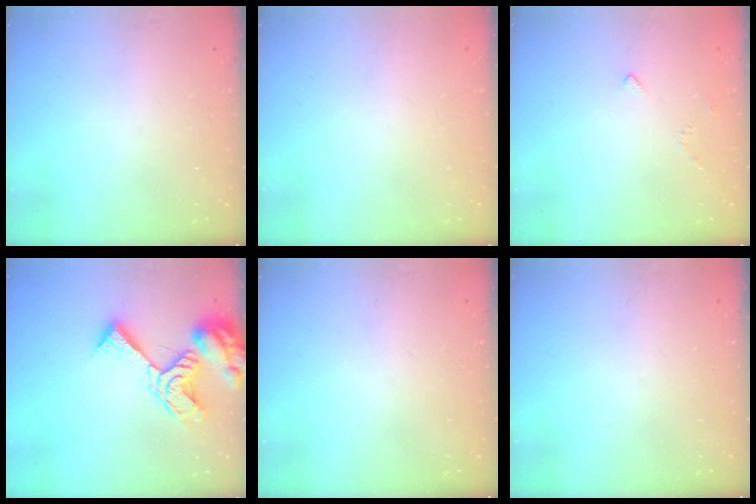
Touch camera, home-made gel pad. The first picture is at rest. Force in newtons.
{"total": 1.8, "press": 1.8, "slide": 0.1}
{"total": 3.0, "press": 2.9, "slide": 0.7}
{"total": 15.9, "press": 15.8, "slide": 1.7}
{"total": 0.0}
{"total": 0.0}